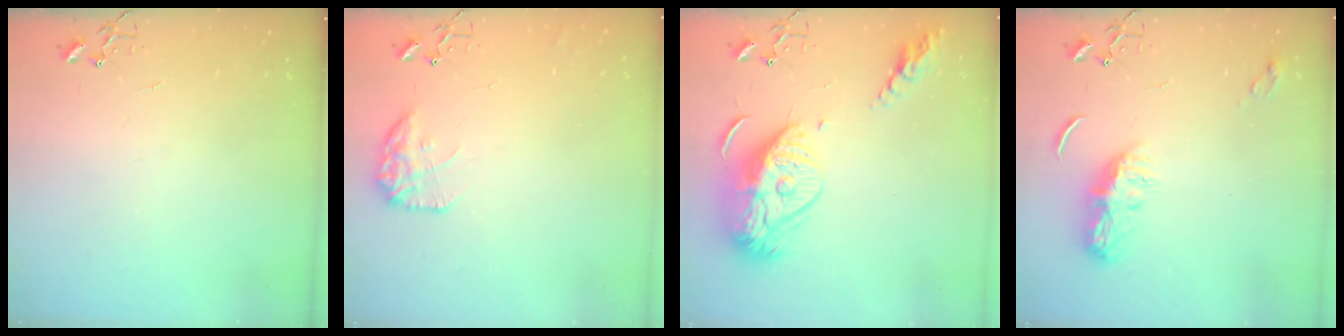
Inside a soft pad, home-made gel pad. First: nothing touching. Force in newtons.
{"total": 12.1, "press": 12.0, "slide": 0.6}
{"total": 18.4, "press": 18.3, "slide": 1.7}
{"total": 8.2, "press": 8.2, "slide": 0.4}